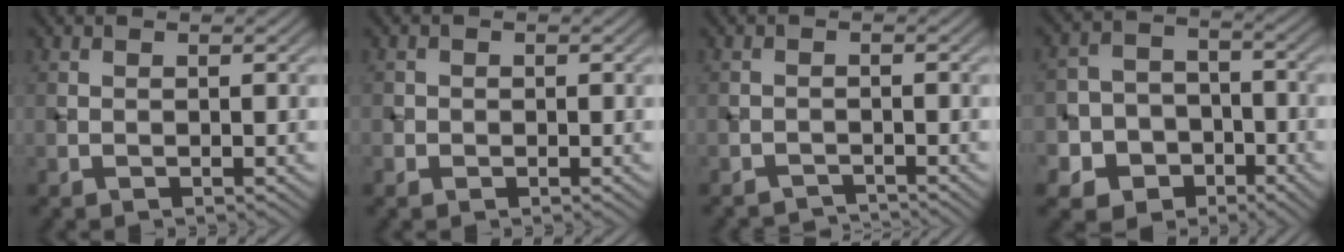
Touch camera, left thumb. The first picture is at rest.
{"total": 1.0, "force": [-0.2, 1.0, 0.2], "torque": [0.002, -0.004, -0.006]}
{"total": 2.0, "force": [-2.0, 0.3, 0.2], "torque": [0.002, 0.000, -0.038]}
{"total": 6.9, "force": [-3.3, 5.5, 2.4], "torque": [-0.047, -0.006, -0.084]}